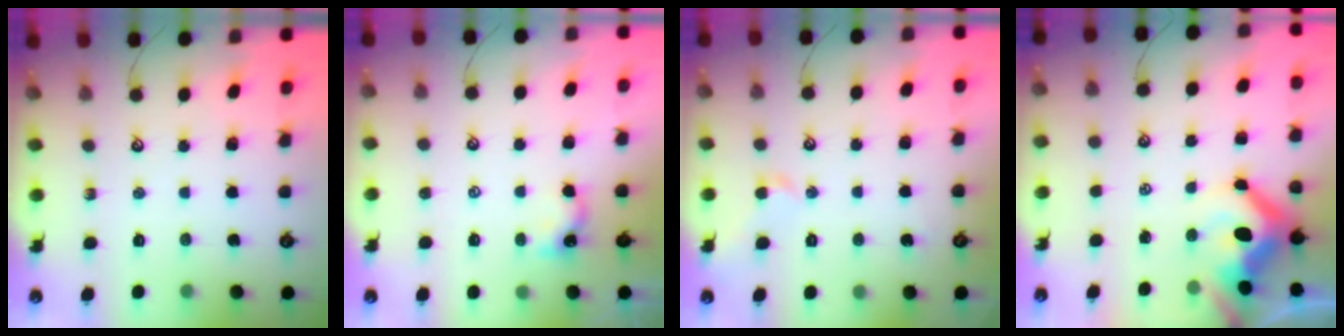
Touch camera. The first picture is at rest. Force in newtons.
{"total": 0.8, "press": 0.6, "slide": 0.4}
{"total": 1.4, "press": 1.3, "slide": 0.6}
{"total": 11.5, "press": 11.3, "slide": 2.1}